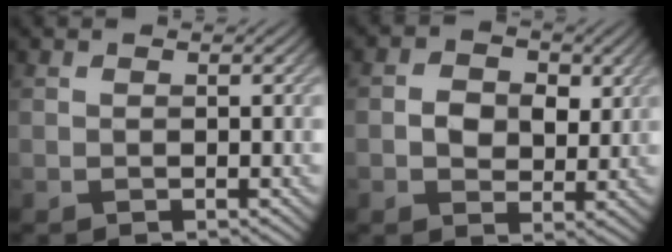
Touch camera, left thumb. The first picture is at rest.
{"total": 4.1, "force": [0.6, 3.2, 2.4], "torque": [-0.047, -0.001, -0.001]}